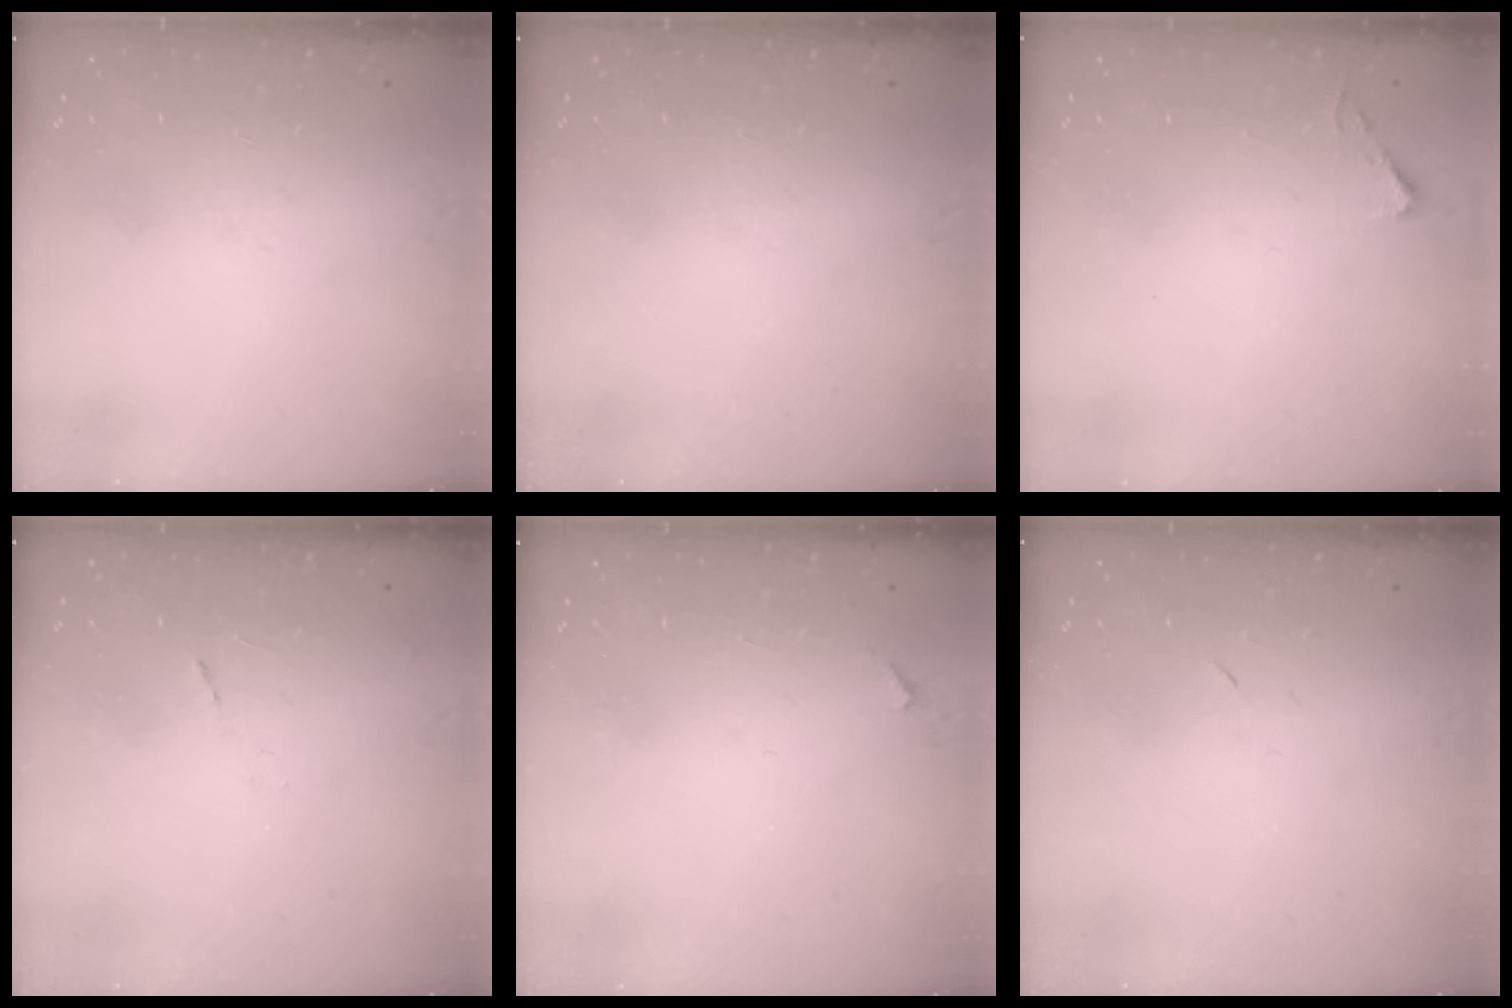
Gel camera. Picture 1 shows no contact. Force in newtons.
{"total": 0.0}
{"total": 3.5, "press": 3.5, "slide": 0.4}
{"total": 5.3, "press": 5.3, "slide": 0.5}
{"total": 2.8, "press": 2.8, "slide": 0.1}
{"total": 2.2, "press": 1.8, "slide": 1.2}